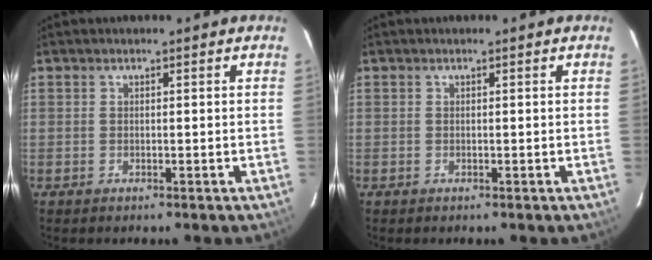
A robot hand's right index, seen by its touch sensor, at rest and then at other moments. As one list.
[{"total": 0.0}]